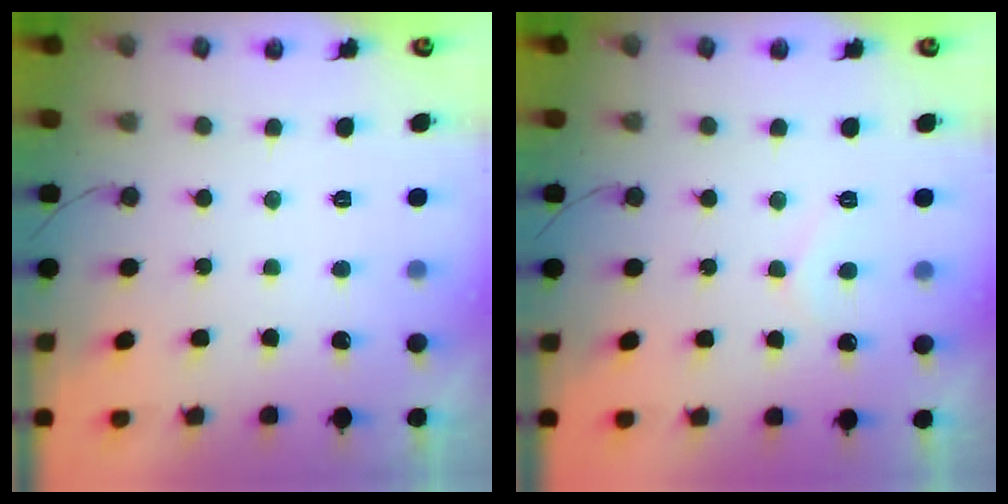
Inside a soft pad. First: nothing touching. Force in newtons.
{"total": 4.8, "press": 4.8, "slide": 0.5}